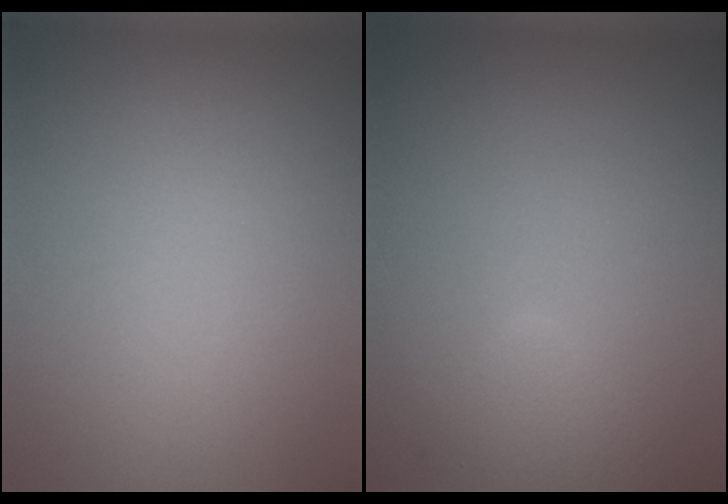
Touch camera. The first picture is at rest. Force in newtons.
{"total": 1.7, "press": 1.7, "slide": 0.1}